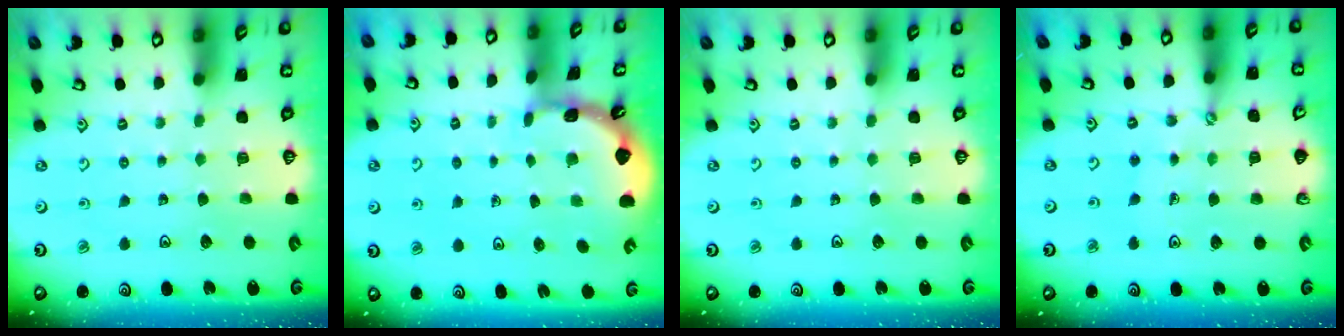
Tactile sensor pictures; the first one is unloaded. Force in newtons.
{"total": 1.8, "press": 1.8, "slide": 0.2}
{"total": 0.0}
{"total": 2.8, "press": 2.5, "slide": 1.3}